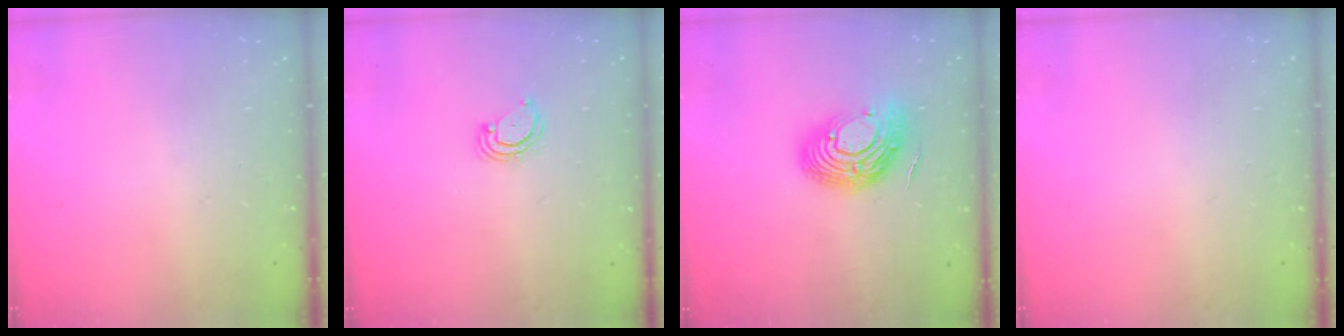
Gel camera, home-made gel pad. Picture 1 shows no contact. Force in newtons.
{"total": 3.5, "press": 3.4, "slide": 0.4}
{"total": 14.4, "press": 14.3, "slide": 1.2}
{"total": 0.0}